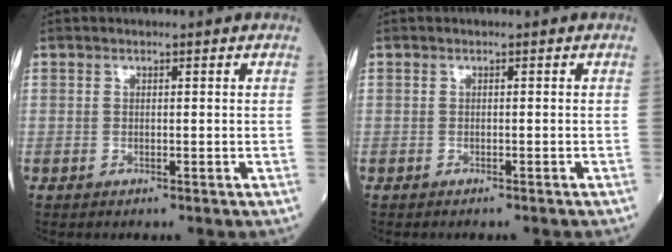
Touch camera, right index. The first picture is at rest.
{"total": 1.6, "force": [-1.5, -0.1, 0.7], "torque": [-0.008, 0.003, -0.019]}